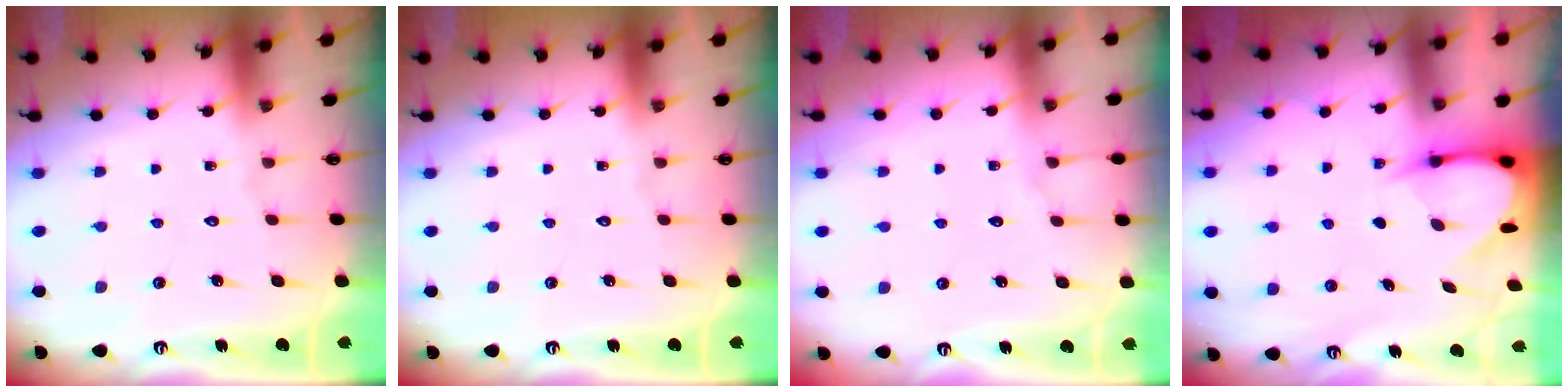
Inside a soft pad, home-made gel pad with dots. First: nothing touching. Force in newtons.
{"total": 0.0}
{"total": 2.6, "press": 2.6, "slide": 0.4}
{"total": 5.1, "press": 5.1, "slide": 0.7}